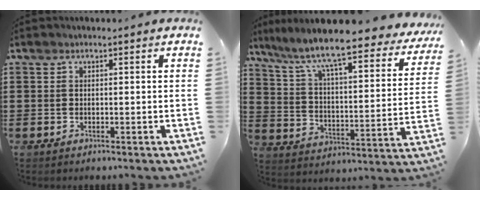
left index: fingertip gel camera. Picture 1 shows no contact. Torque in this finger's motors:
{"motor_torque": [1.30, -0.83, 1.05, 0.21]}